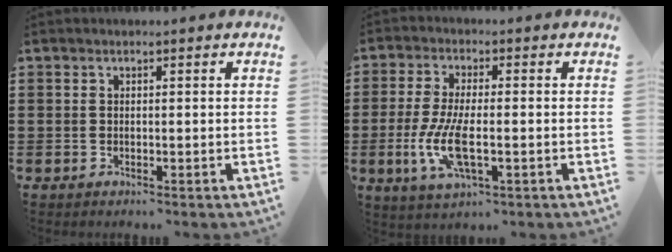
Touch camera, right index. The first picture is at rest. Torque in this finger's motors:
{"motor_torque": [2.14, 0.00, 0.65, 0.21]}